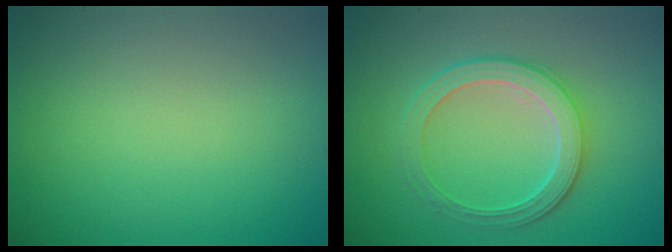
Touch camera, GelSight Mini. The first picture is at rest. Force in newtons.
{"total": 3.4, "press": 3.4, "slide": 0.7}